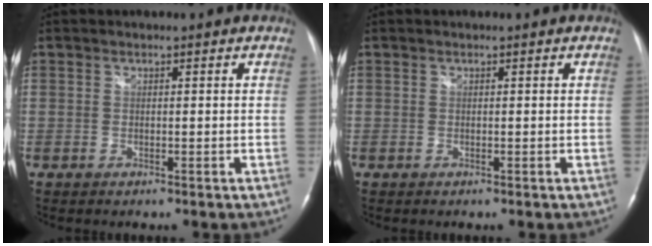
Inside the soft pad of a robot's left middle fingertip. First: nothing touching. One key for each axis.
{"total": 0.0}